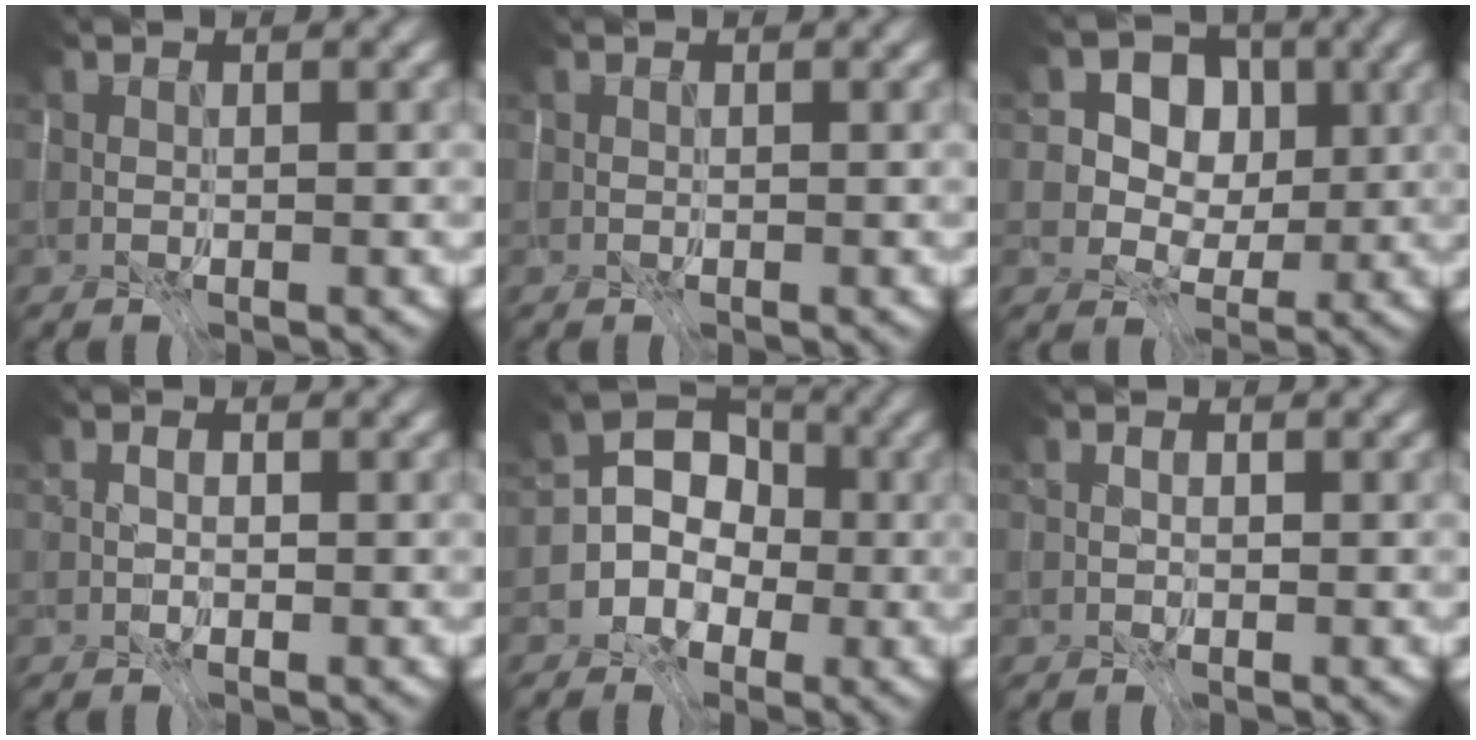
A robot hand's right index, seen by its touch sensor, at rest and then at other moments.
{"total": 0.0}
{"total": 10.4, "force": [5.0, 7.0, 5.9], "torque": [-0.098, 0.030, 0.078]}
{"total": 2.3, "force": [0.7, 2.0, 1.0], "torque": [-0.006, 0.002, -0.008]}
{"total": 5.1, "force": [-3.7, 3.5, -0.3], "torque": [0.039, 0.017, -0.087]}
{"total": 1.7, "force": [0.7, 1.3, 0.9], "torque": [-0.001, 0.006, -0.002]}